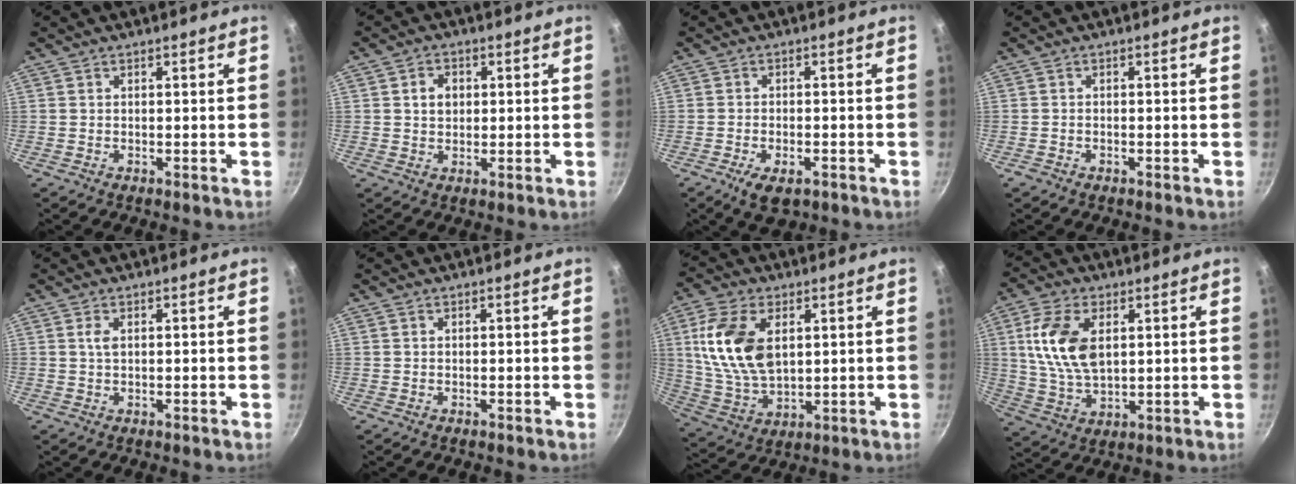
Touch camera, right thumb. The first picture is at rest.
{"total": 4.1, "force": [0.8, 3.3, 2.3], "torque": [-0.019, 0.005, 0.012]}
{"total": 5.7, "force": [-2.8, 2.9, 4.0], "torque": [-0.065, 0.008, -0.042]}
{"total": 0.9, "force": [-0.5, 0.6, 0.4], "torque": [-0.011, 0.005, -0.008]}
{"total": 1.7, "force": [0.5, 0.9, 1.3], "torque": [-0.025, 0.000, 0.009]}
{"total": 0.0}
{"total": 15.3, "force": [3.7, 9.1, 11.8], "torque": [-0.214, -0.013, 0.080]}
{"total": 12.8, "force": [3.1, 7.3, 10.0], "torque": [-0.187, -0.012, 0.062]}